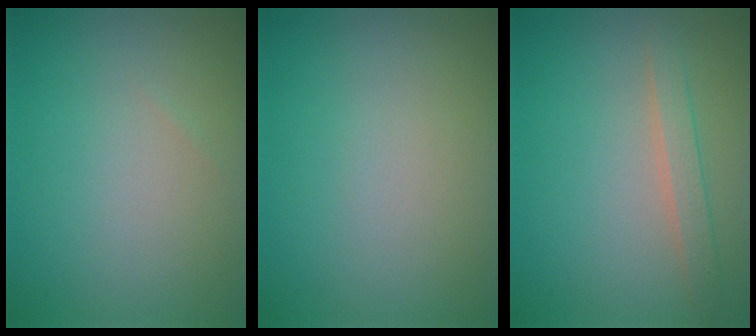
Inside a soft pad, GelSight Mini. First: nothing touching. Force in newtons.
{"total": 0.0}
{"total": 1.8, "press": 1.8, "slide": 0.1}